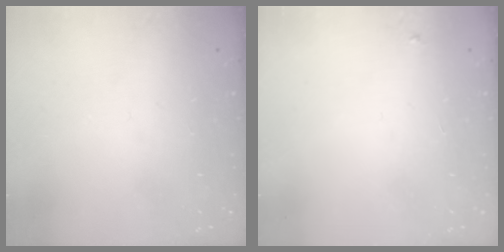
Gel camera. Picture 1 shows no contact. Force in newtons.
{"total": 2.7, "press": 2.7, "slide": 0.2}